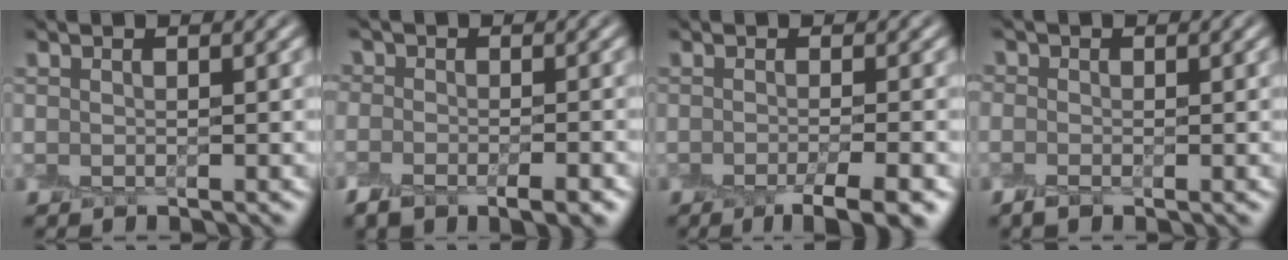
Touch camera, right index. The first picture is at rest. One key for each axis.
{"total": 4.8, "fx": -2.2, "fy": 3.1, "fz": 2.9, "tx": -0.026, "ty": 0.000, "tz": -0.030}
{"total": 4.2, "fx": -2.5, "fy": 0.7, "fz": 3.3, "tx": -0.038, "ty": -0.007, "tz": -0.034}
{"total": 1.0, "fx": 0.0, "fy": 0.9, "fz": 0.4, "tx": -0.005, "ty": 0.003, "tz": -0.004}